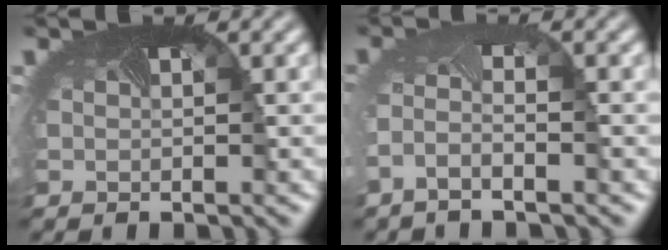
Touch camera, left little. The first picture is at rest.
{"total": 2.0, "force": [-1.5, 0.1, 1.3], "torque": [-0.046, -0.005, -0.041]}